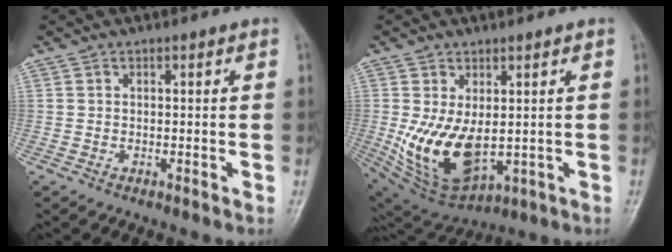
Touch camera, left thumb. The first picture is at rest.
{"total": 12.6, "force": [-0.2, 7.2, 10.4], "torque": [-0.180, -0.020, 0.023]}